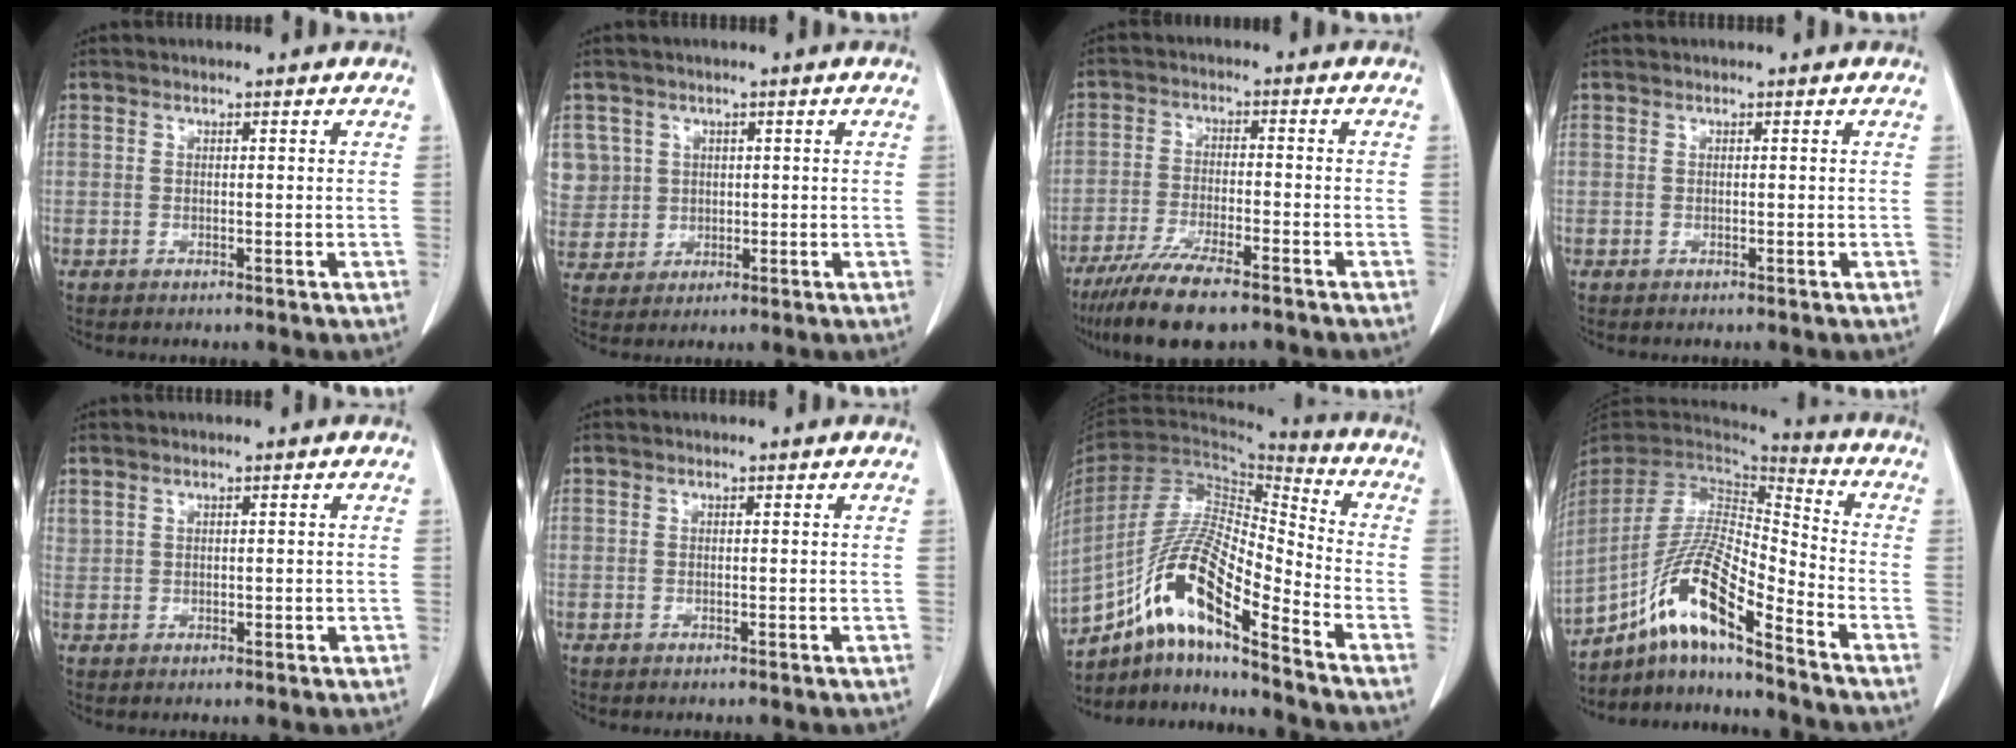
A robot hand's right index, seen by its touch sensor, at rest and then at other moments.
{"total": 8.8, "force": [2.5, 8.4, 0.8], "torque": [-0.042, 0.032, 0.076]}
{"total": 10.4, "force": [-7.8, 1.8, 6.6], "torque": [-0.115, -0.023, -0.129]}
{"total": 0.0}
{"total": 1.3, "force": [0.7, 0.9, 0.8], "torque": [-0.020, 0.008, 0.024]}
{"total": 0.0}
{"total": 16.3, "force": [-10.4, 2.2, 12.3], "torque": [-0.239, 0.004, -0.190]}
{"total": 14.8, "force": [-9.6, 1.4, 11.2], "torque": [-0.218, 0.003, -0.177]}